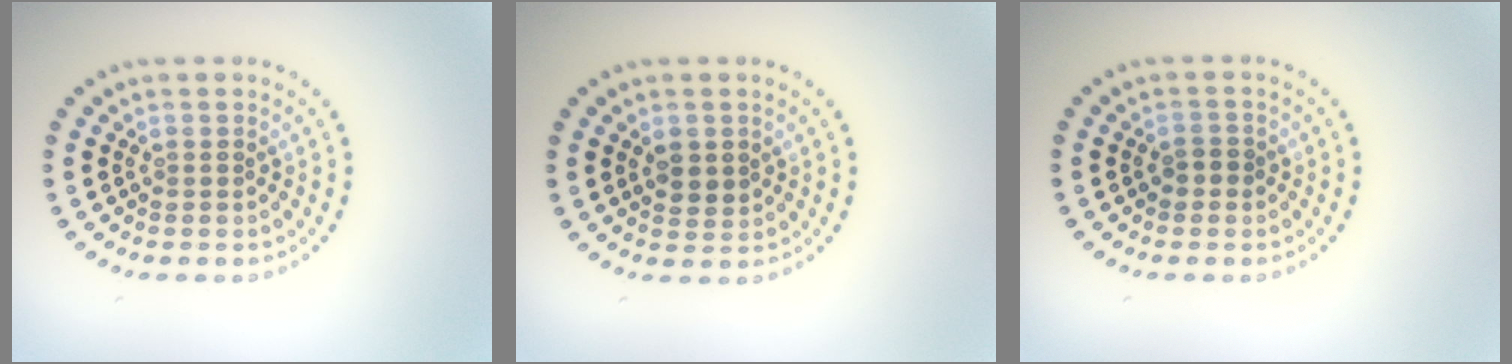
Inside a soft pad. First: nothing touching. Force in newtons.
{"total": 1.8, "press": 1.8, "slide": 0.5}
{"total": 1.1, "press": 1.1, "slide": 0.4}